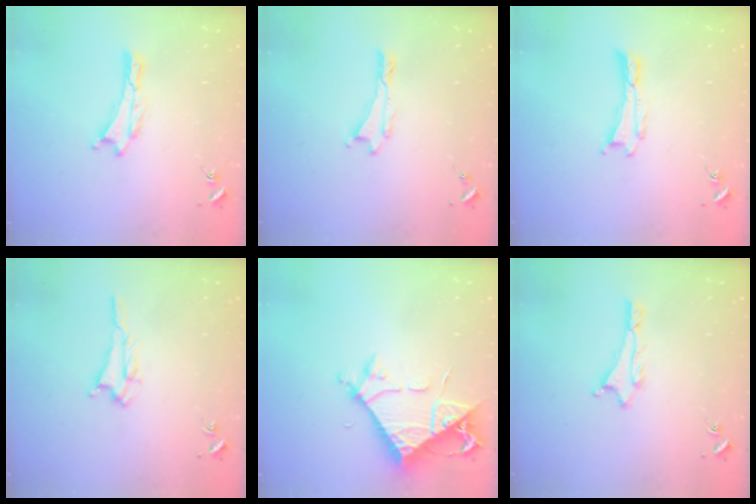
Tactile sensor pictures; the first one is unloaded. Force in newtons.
{"total": 0.0}
{"total": 0.0}
{"total": 1.6, "press": 1.6, "slide": 0.3}
{"total": 7.7, "press": 7.6, "slide": 0.9}
{"total": 1.1, "press": 1.0, "slide": 0.1}